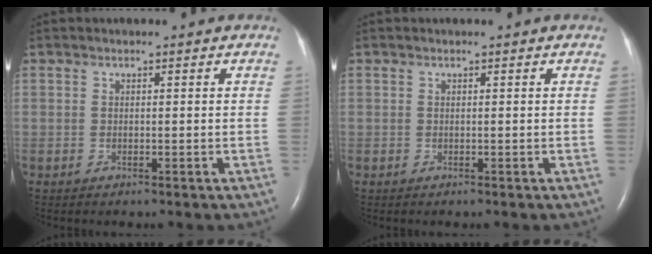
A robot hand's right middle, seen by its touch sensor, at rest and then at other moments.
{"total": 0.0}